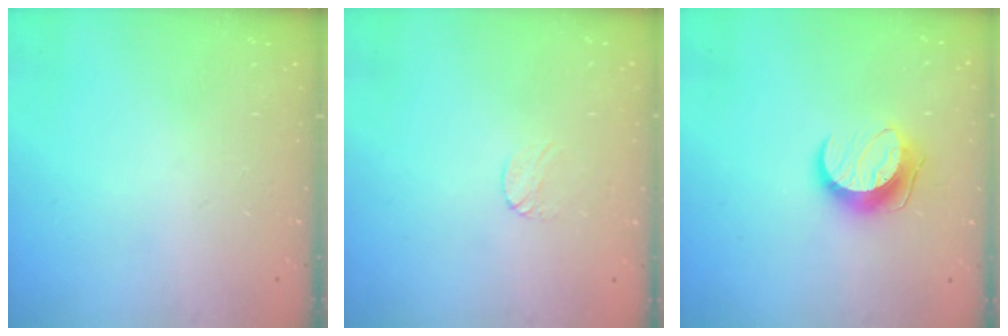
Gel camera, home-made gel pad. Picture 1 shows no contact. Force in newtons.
{"total": 3.2, "press": 3.2, "slide": 0.3}
{"total": 10.0, "press": 10.0, "slide": 0.4}